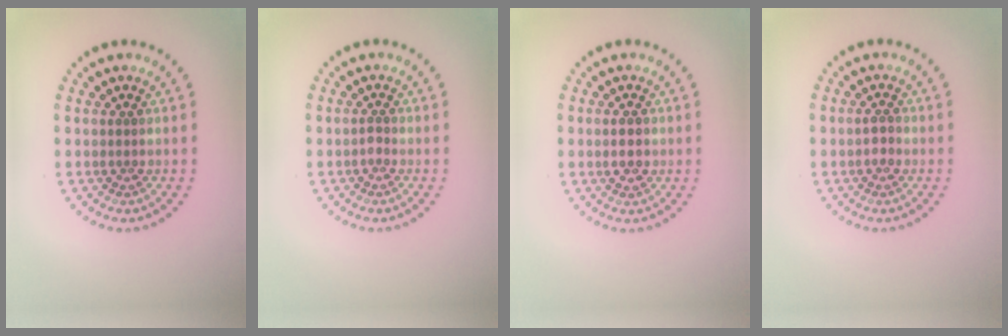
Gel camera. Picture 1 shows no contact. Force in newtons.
{"total": 0.5, "press": 0.4, "slide": 0.3}
{"total": 2.2, "press": 2.2, "slide": 0.1}
{"total": 1.1, "press": 1.1, "slide": 0.4}